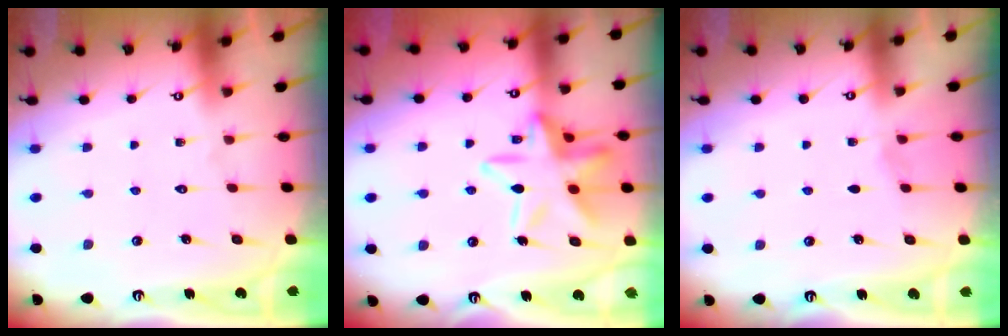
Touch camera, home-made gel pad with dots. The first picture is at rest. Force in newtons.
{"total": 15.9, "press": 15.9, "slide": 1.3}
{"total": 3.1, "press": 2.3, "slide": 2.1}